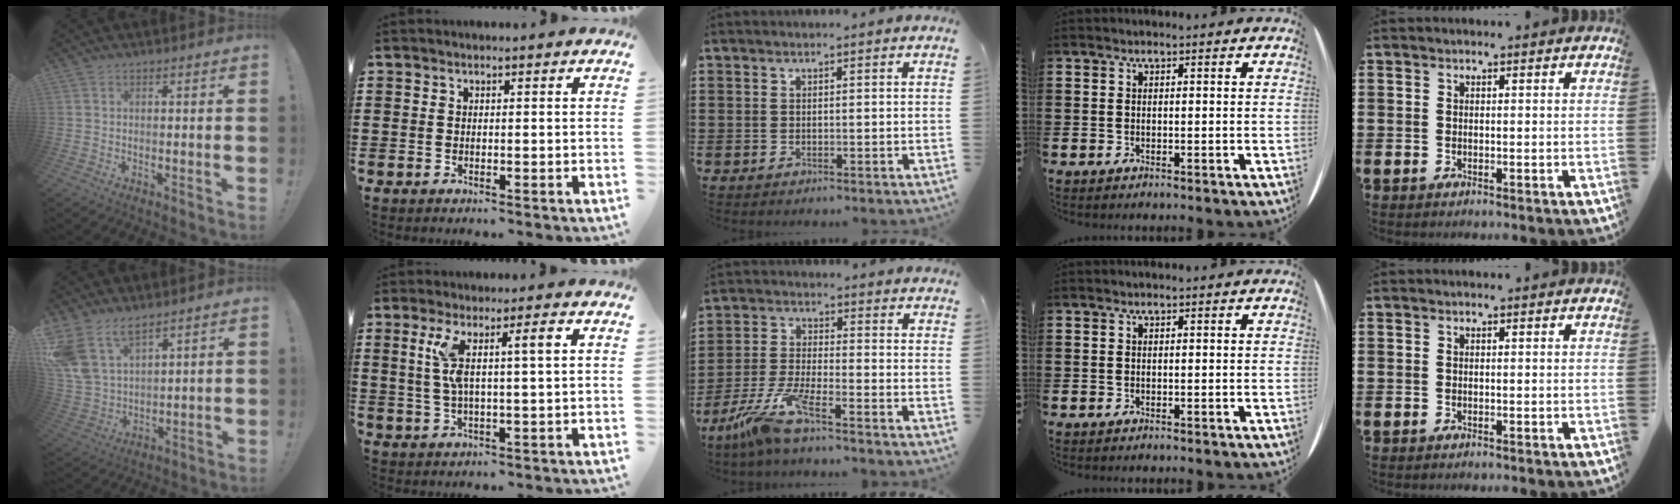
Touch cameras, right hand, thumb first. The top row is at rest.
{"thumb": {"total": 12.8, "force": [9.1, 6.7, 5.9], "torque": [-0.141, -0.058, 0.178]}, "index": {"total": 6.5, "force": [1.9, 0.8, 6.1], "torque": [-0.128, -0.002, 0.025]}, "middle": {"total": 7.6, "force": [-5.8, 0.2, 4.8], "torque": [-0.122, -0.020, -0.119]}}